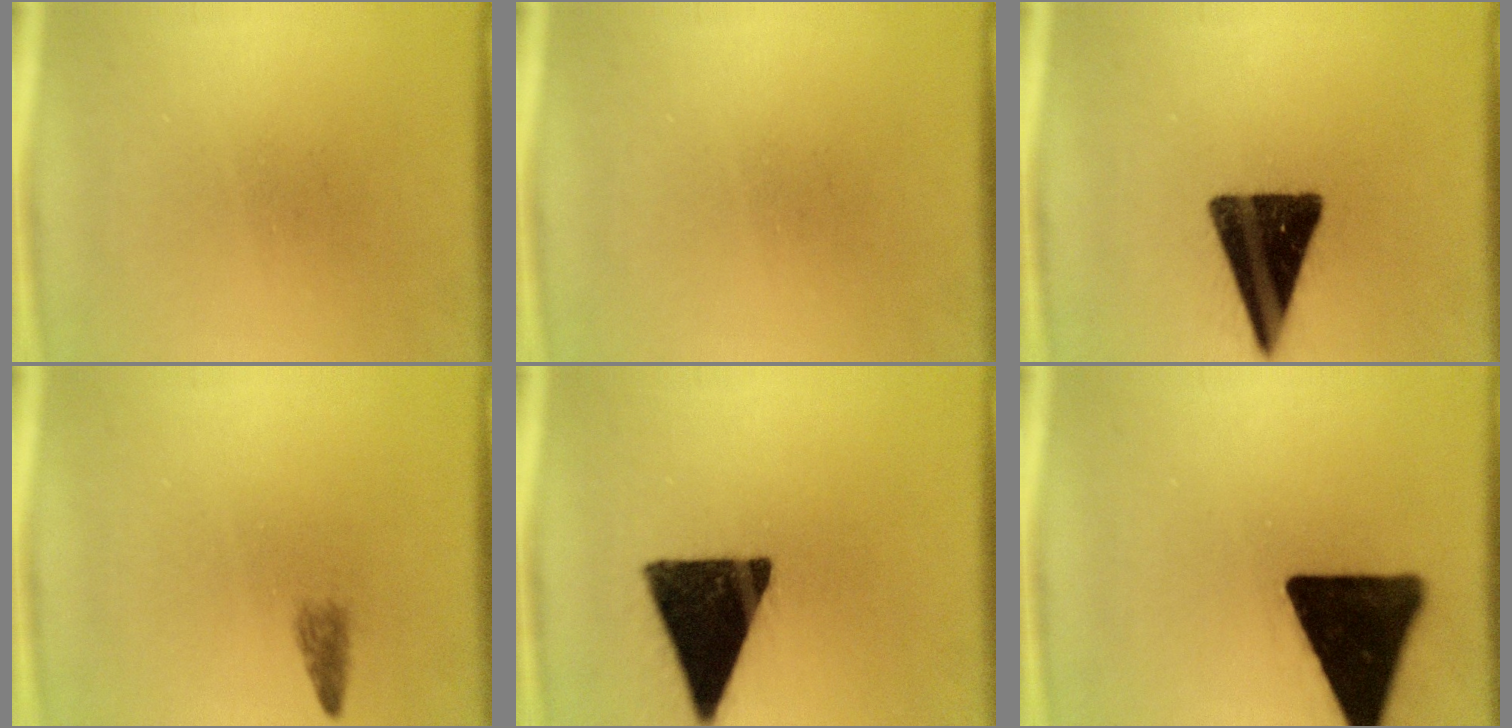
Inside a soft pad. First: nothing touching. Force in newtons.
{"total": 0.0}
{"total": 16.8}
{"total": 1.4}
{"total": 17.1}
{"total": 19.7}